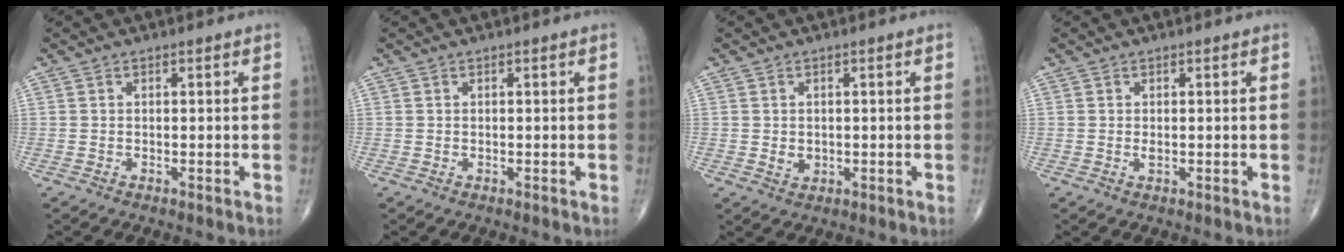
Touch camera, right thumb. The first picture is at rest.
{"total": 0.0}
{"total": 2.1, "force": [-0.1, 1.7, 1.2], "torque": [-0.014, -0.002, 0.005]}
{"total": 0.7, "force": [0.0, 0.3, 0.6], "torque": [-0.013, -0.003, 0.000]}